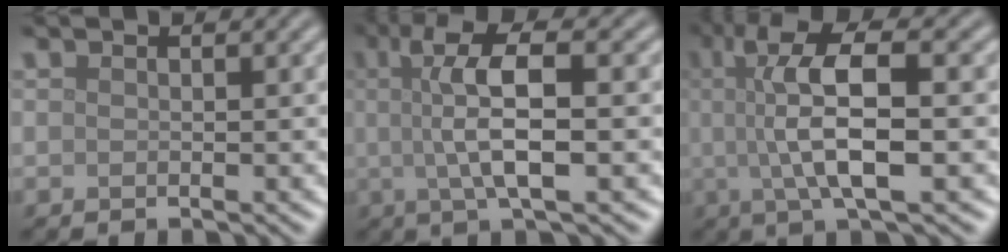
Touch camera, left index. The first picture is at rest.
{"total": 7.0, "force": [0.6, 2.0, 6.7], "torque": [-0.113, 0.007, 0.006]}
{"total": 8.8, "force": [0.6, 2.6, 8.4], "torque": [-0.140, 0.012, 0.007]}